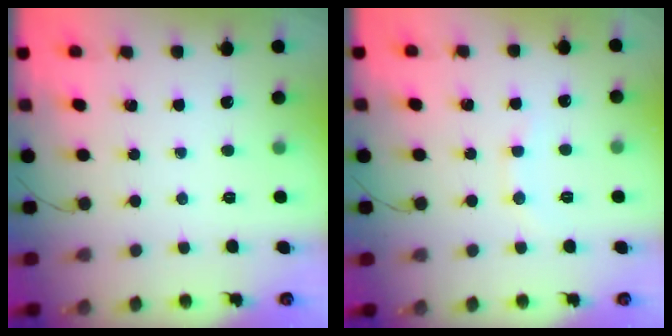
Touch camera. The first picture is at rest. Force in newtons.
{"total": 5.9, "press": 5.8, "slide": 1.2}